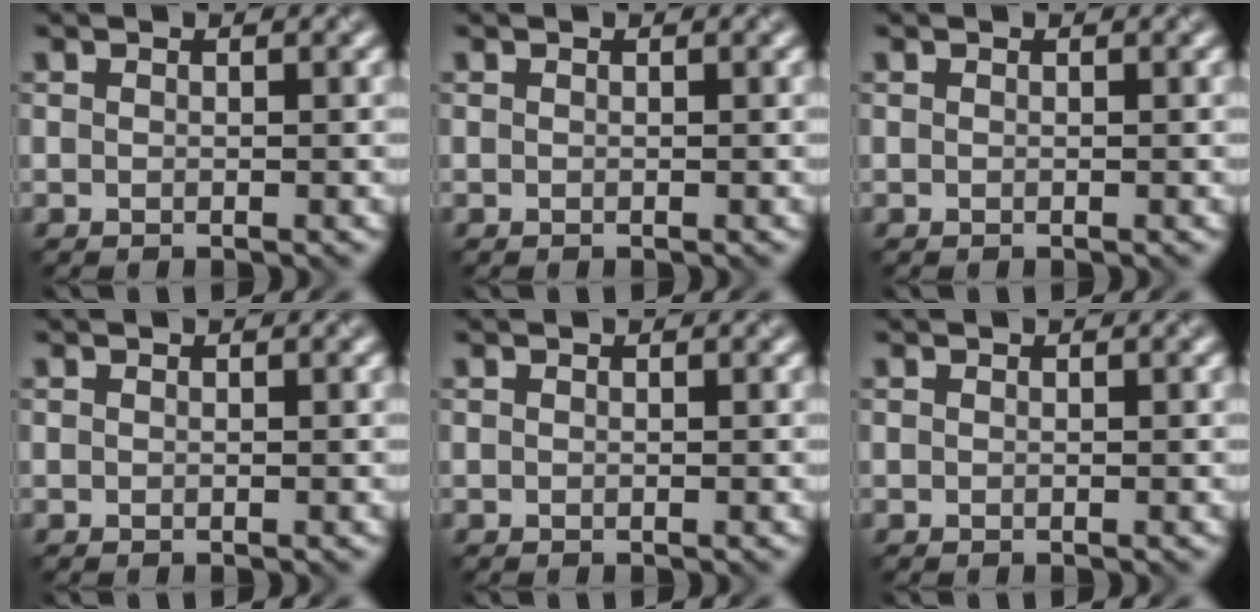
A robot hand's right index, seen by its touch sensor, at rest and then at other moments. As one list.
[{"total": 0.0}, {"total": 0.0}, {"total": 0.0}, {"total": 0.0}, {"total": 0.0}]